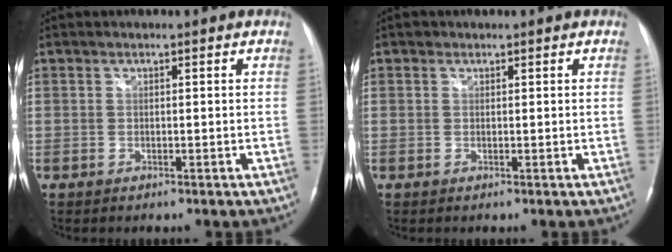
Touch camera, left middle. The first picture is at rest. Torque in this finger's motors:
{"motor_torque": [0.12, -0.02, -0.09, 0.01]}